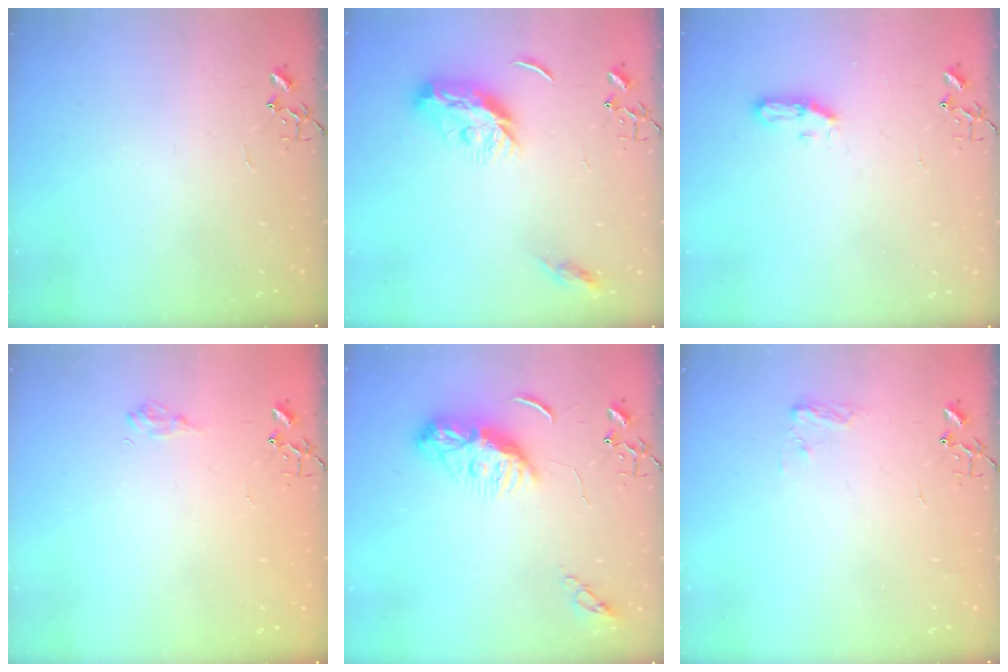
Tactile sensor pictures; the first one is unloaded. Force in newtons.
{"total": 11.4, "press": 11.4, "slide": 0.8}
{"total": 5.5, "press": 5.5, "slide": 0.7}
{"total": 7.1, "press": 7.0, "slide": 0.7}
{"total": 9.5, "press": 9.5, "slide": 0.5}
{"total": 6.2, "press": 6.2, "slide": 0.6}